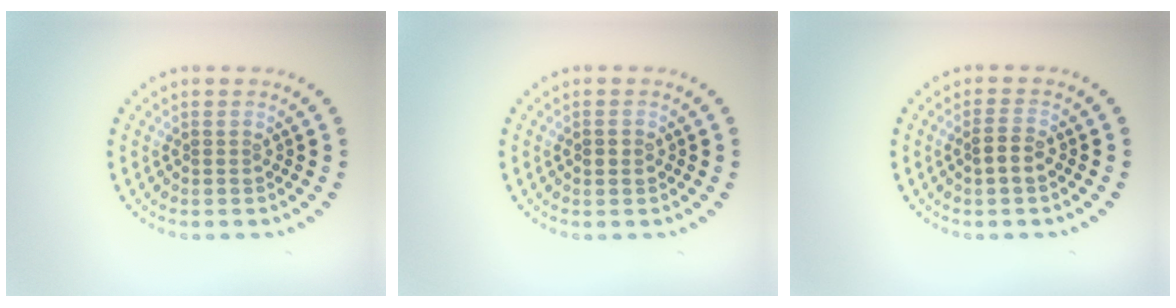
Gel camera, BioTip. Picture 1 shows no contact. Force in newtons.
{"total": 1.3, "press": 1.3, "slide": 0.2}
{"total": 1.8, "press": 1.7, "slide": 0.5}